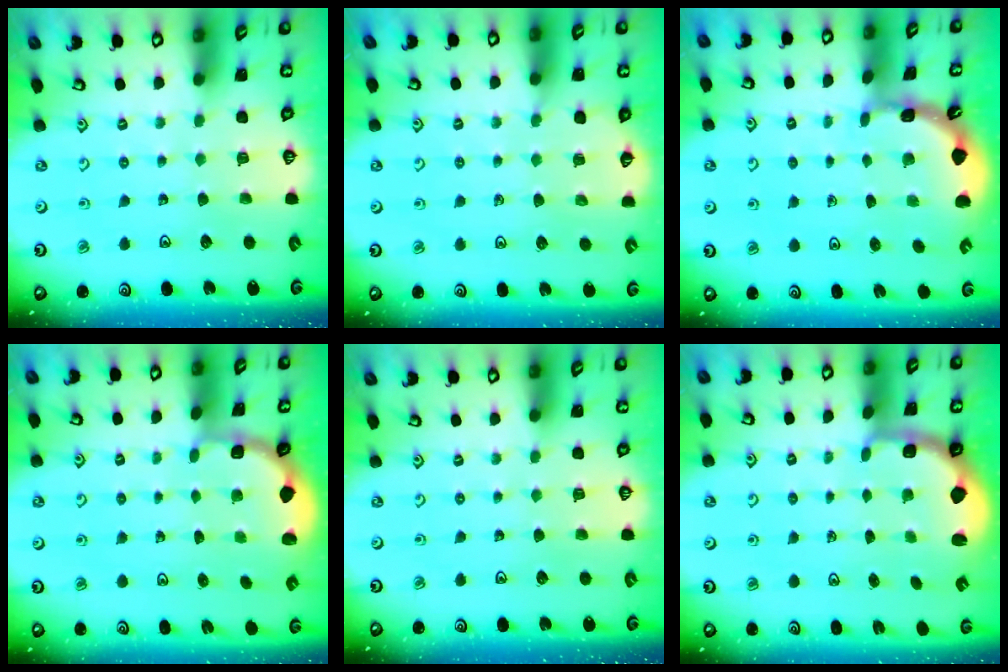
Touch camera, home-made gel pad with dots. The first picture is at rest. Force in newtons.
{"total": 4.1, "press": 3.9, "slide": 1.0}
{"total": 1.7, "press": 1.7, "slide": 0.1}
{"total": 1.9, "press": 1.7, "slide": 0.8}
{"total": 0.0}
{"total": 2.1, "press": 1.3, "slide": 1.6}